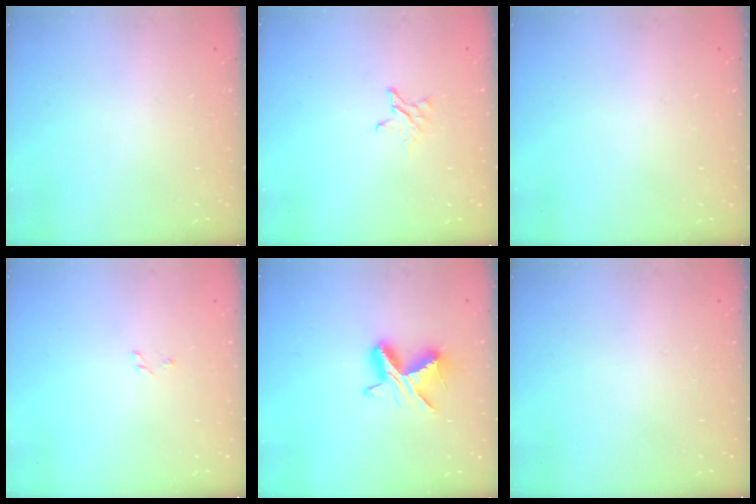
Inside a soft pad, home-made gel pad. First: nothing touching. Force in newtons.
{"total": 2.4, "press": 2.4, "slide": 0.2}
{"total": 0.0}
{"total": 1.5, "press": 1.5, "slide": 0.2}
{"total": 9.4, "press": 9.4, "slide": 0.3}
{"total": 0.0}